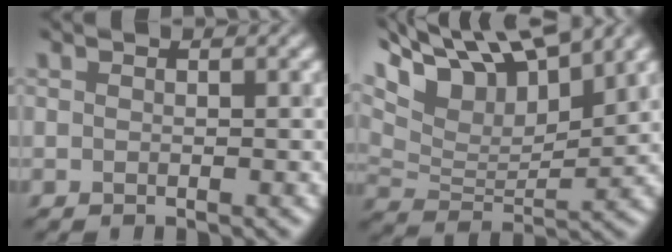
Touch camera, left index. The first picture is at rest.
{"total": 11.0, "force": [7.9, 3.6, 6.7], "torque": [-0.127, 0.015, 0.132]}